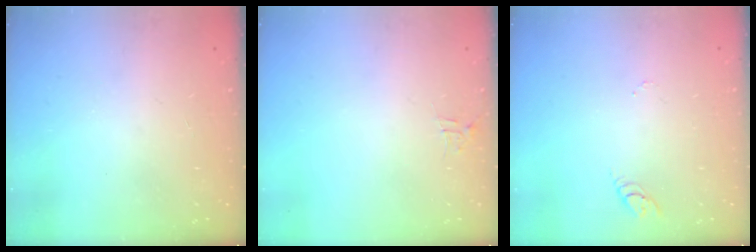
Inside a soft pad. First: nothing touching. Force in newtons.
{"total": 4.0, "press": 4.0, "slide": 0.2}
{"total": 2.7, "press": 2.7, "slide": 0.2}